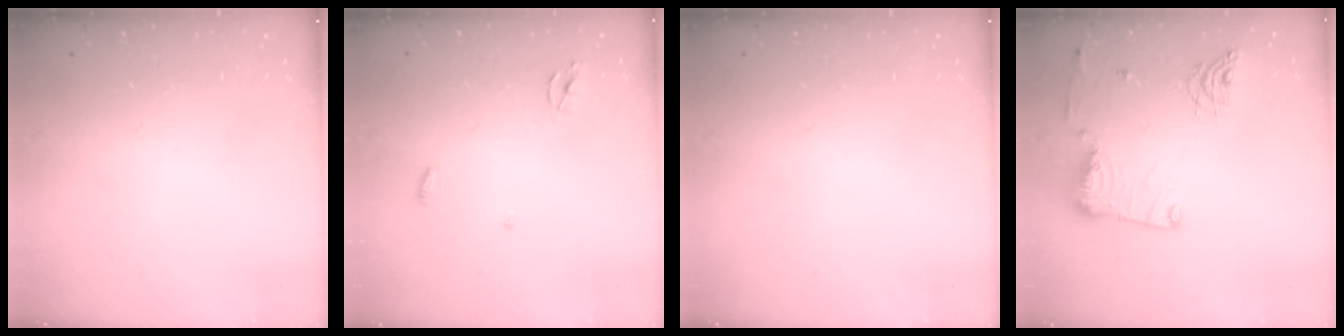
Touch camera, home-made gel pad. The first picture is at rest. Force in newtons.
{"total": 3.1, "press": 3.1, "slide": 0.2}
{"total": 0.0}
{"total": 13.9, "press": 13.9, "slide": 0.8}